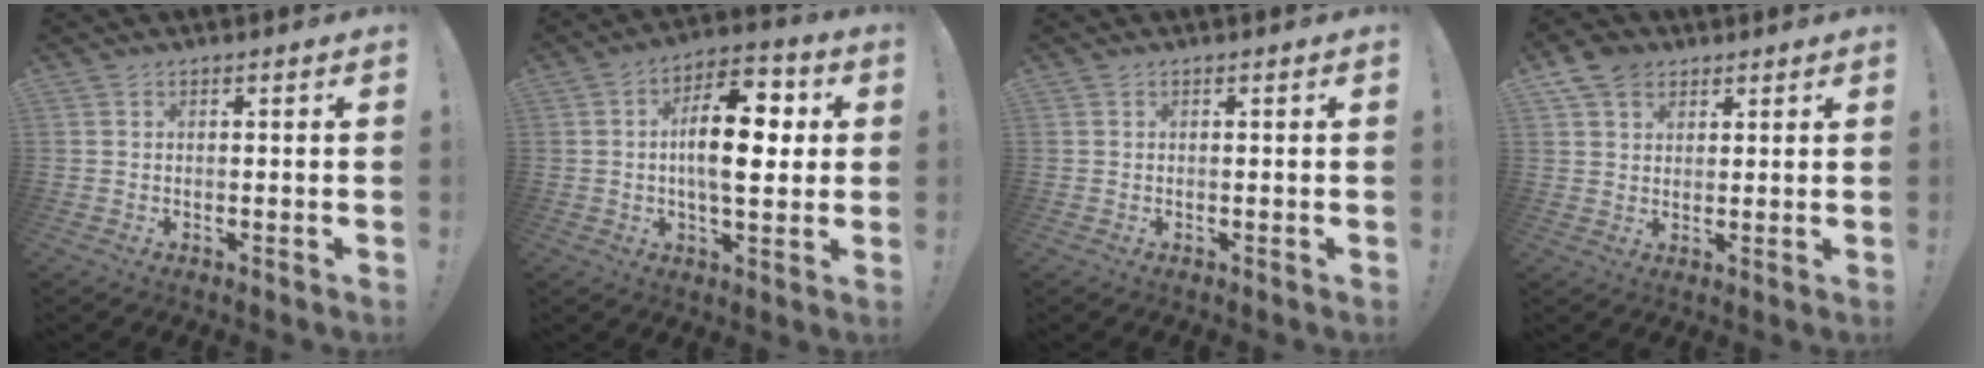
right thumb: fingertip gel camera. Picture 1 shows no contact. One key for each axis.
{"total": 16.0, "fx": 1.1, "fy": 7.6, "fz": 14.1, "tx": -0.214, "ty": 0.006, "tz": 0.012}
{"total": 0.0}
{"total": 6.9, "fx": 3.8, "fy": 5.1, "fz": 2.7, "tx": -0.046, "ty": -0.010, "tz": 0.075}